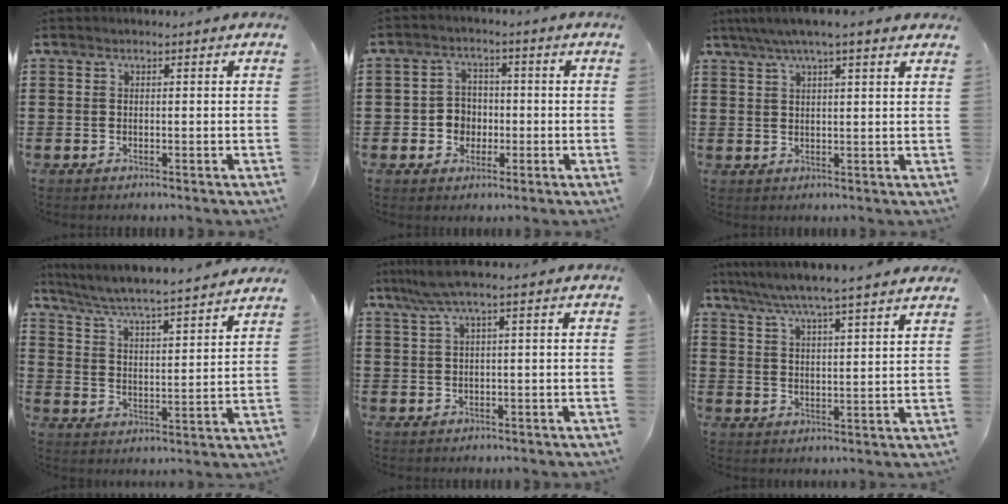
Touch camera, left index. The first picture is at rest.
{"total": 3.9, "force": [-0.9, 3.6, 1.3], "torque": [-0.037, 0.008, -0.020]}
{"total": 4.5, "force": [3.2, 0.2, 3.1], "torque": [-0.066, -0.002, 0.057]}
{"total": 4.8, "force": [4.6, -0.8, 1.3], "torque": [-0.049, -0.041, 0.070]}
{"total": 3.5, "force": [1.2, -0.1, 3.3], "torque": [-0.071, -0.004, 0.019]}
{"total": 5.4, "force": [4.7, -1.0, 2.5], "torque": [-0.065, -0.029, 0.079]}